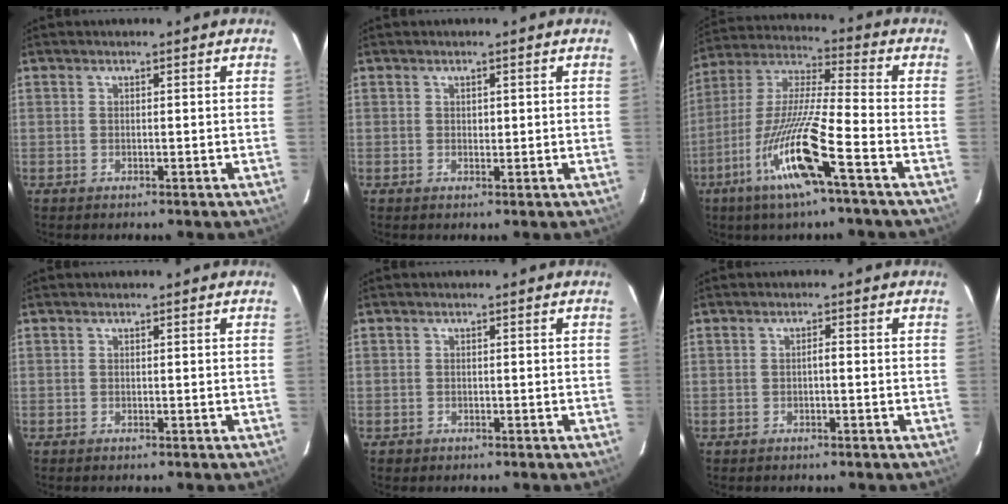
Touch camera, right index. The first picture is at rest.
{"total": 0.8, "force": [0.2, 0.6, 0.5], "torque": [-0.006, 0.000, 0.003]}
{"total": 15.7, "force": [-7.3, 0.1, 13.9], "torque": [-0.284, -0.018, -0.141]}
{"total": 0.0}
{"total": 0.8, "force": [-0.3, 0.7, -0.1], "torque": [-0.003, 0.004, -0.003]}
{"total": 0.9, "force": [-0.3, 0.2, 0.9], "torque": [-0.013, 0.003, -0.006]}